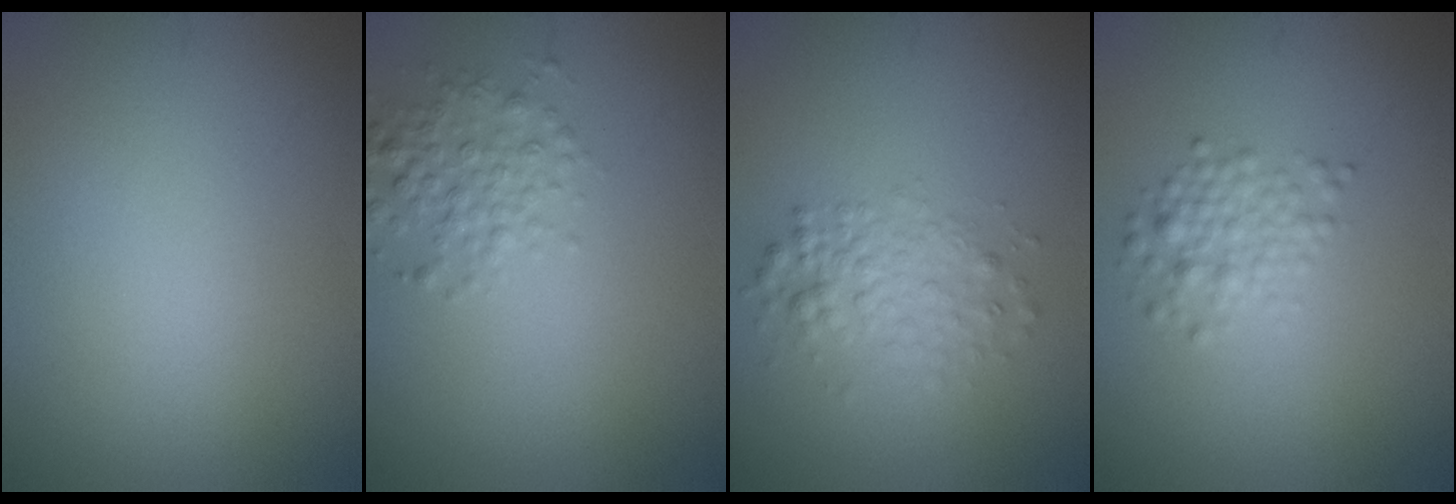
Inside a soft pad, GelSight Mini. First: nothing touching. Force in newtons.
{"total": 2.7, "press": 2.7, "slide": 0.1}
{"total": 2.8, "press": 2.8, "slide": 0.1}
{"total": 2.5, "press": 2.5, "slide": 0.1}